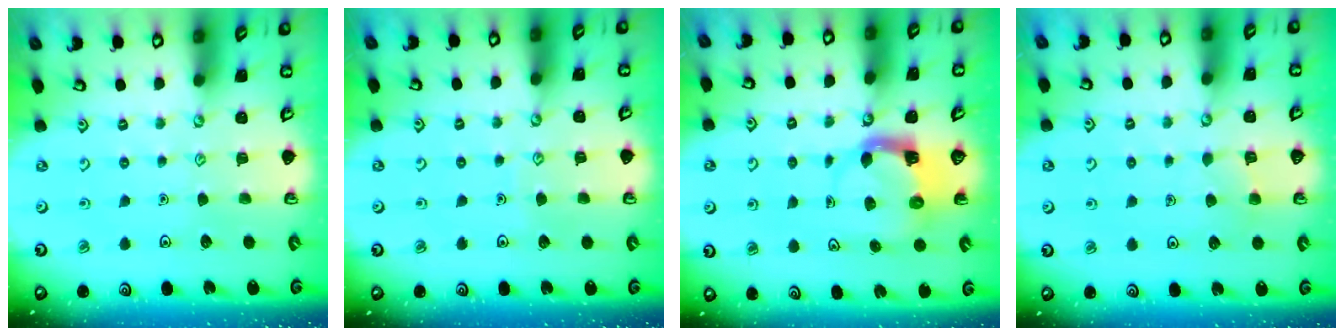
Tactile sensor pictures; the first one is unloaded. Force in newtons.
{"total": 3.4, "press": 3.4, "slide": 0.3}
{"total": 3.9, "press": 3.8, "slide": 0.6}
{"total": 4.9, "press": 4.8, "slide": 0.4}